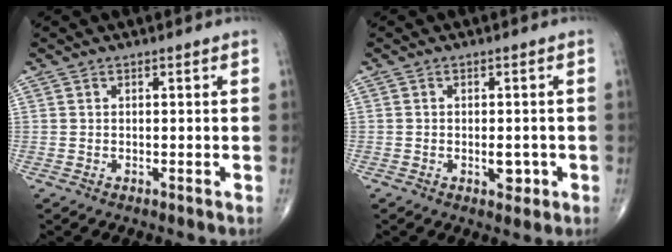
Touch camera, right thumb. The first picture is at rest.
{"total": 2.9, "force": [-0.8, 1.6, 2.2], "torque": [-0.021, 0.002, -0.008]}